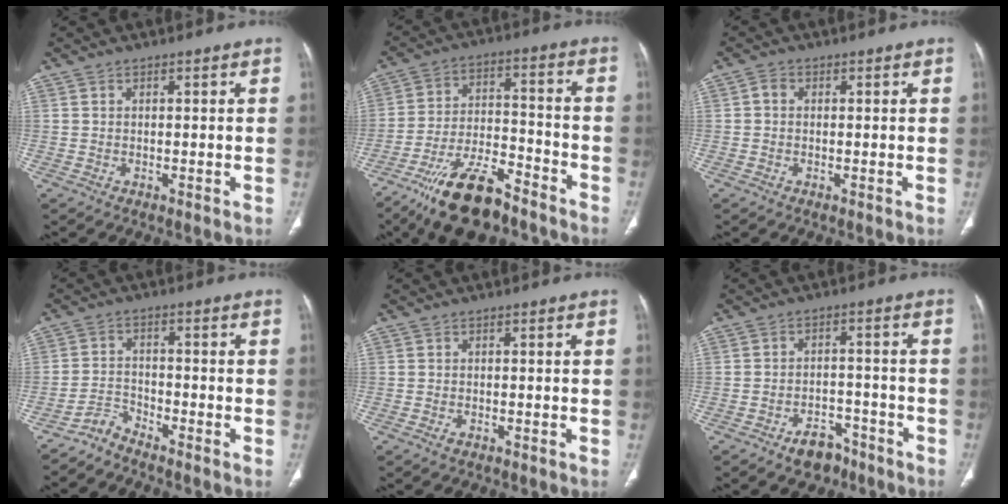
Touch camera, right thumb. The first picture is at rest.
{"total": 15.4, "force": [-11.1, 5.4, 9.1], "torque": [-0.155, 0.067, -0.194]}
{"total": 1.5, "force": [0.0, 1.2, 0.9], "torque": [-0.011, 0.002, -0.004]}
{"total": 3.1, "force": [-3.1, 0.2, -0.1], "torque": [0.000, 0.014, -0.066]}
{"total": 0.7, "force": [-0.4, 0.4, 0.4], "torque": [-0.011, 0.003, -0.007]}
{"total": 6.0, "force": [-4.2, 3.6, 2.3], "torque": [-0.015, 0.037, -0.060]}